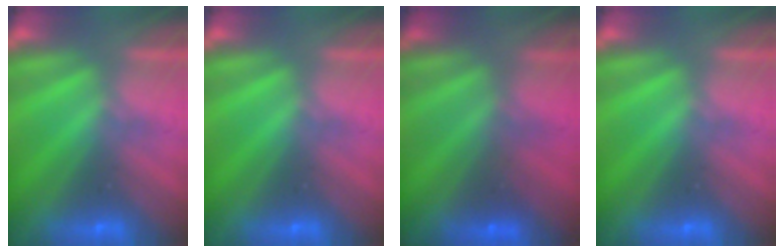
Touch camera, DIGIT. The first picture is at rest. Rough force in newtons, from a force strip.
{"total": 0.0}
{"total": 1.6}
{"total": 0.0}